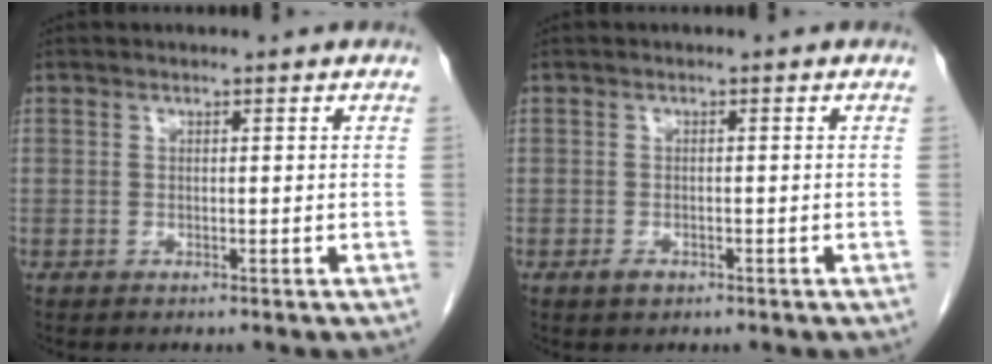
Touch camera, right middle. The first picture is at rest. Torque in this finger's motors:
{"motor_torque": [0.40, -0.30, 0.19, 0.03]}